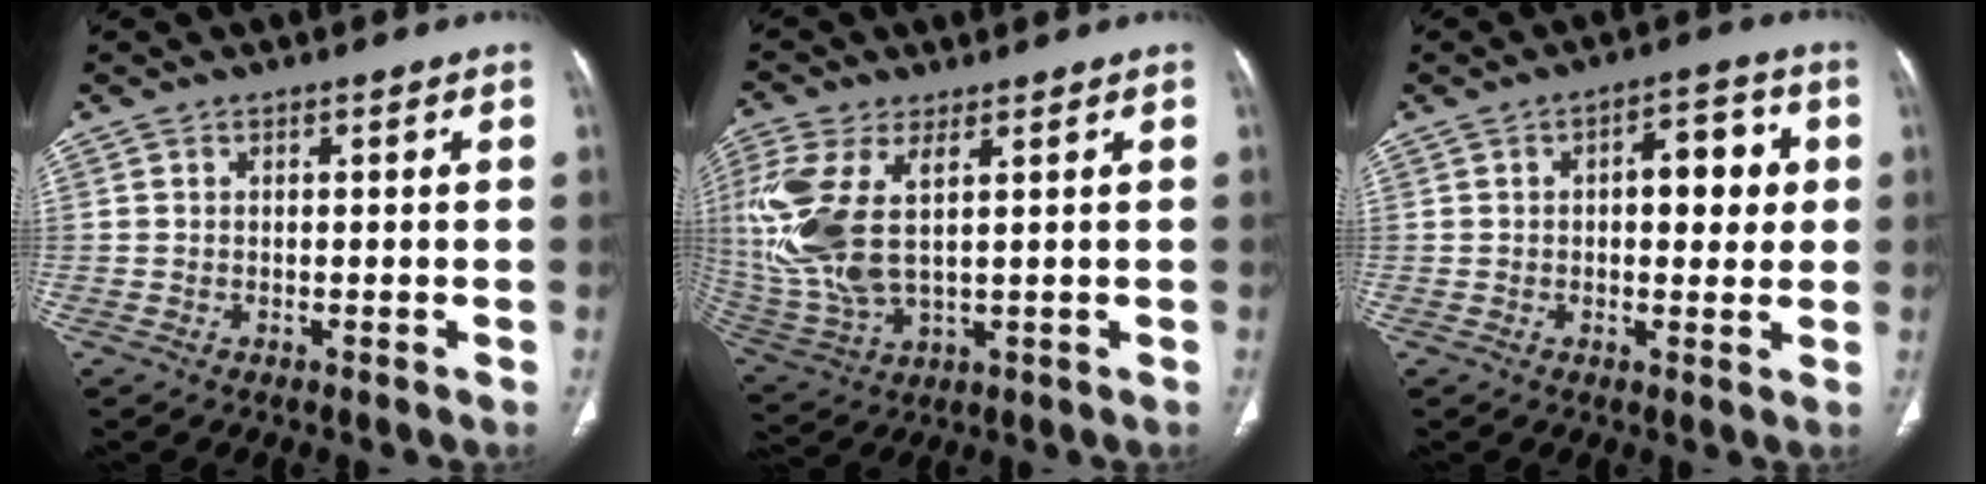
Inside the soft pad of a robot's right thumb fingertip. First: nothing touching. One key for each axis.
{"total": 15.3, "fx": 3.3, "fy": 7.2, "fz": 13.1, "tx": -0.321, "ty": -0.010, "tz": 0.078}
{"total": 8.5, "fx": 1.3, "fy": 4.3, "fz": 7.2, "tx": -0.068, "ty": 0.013, "tz": 0.015}